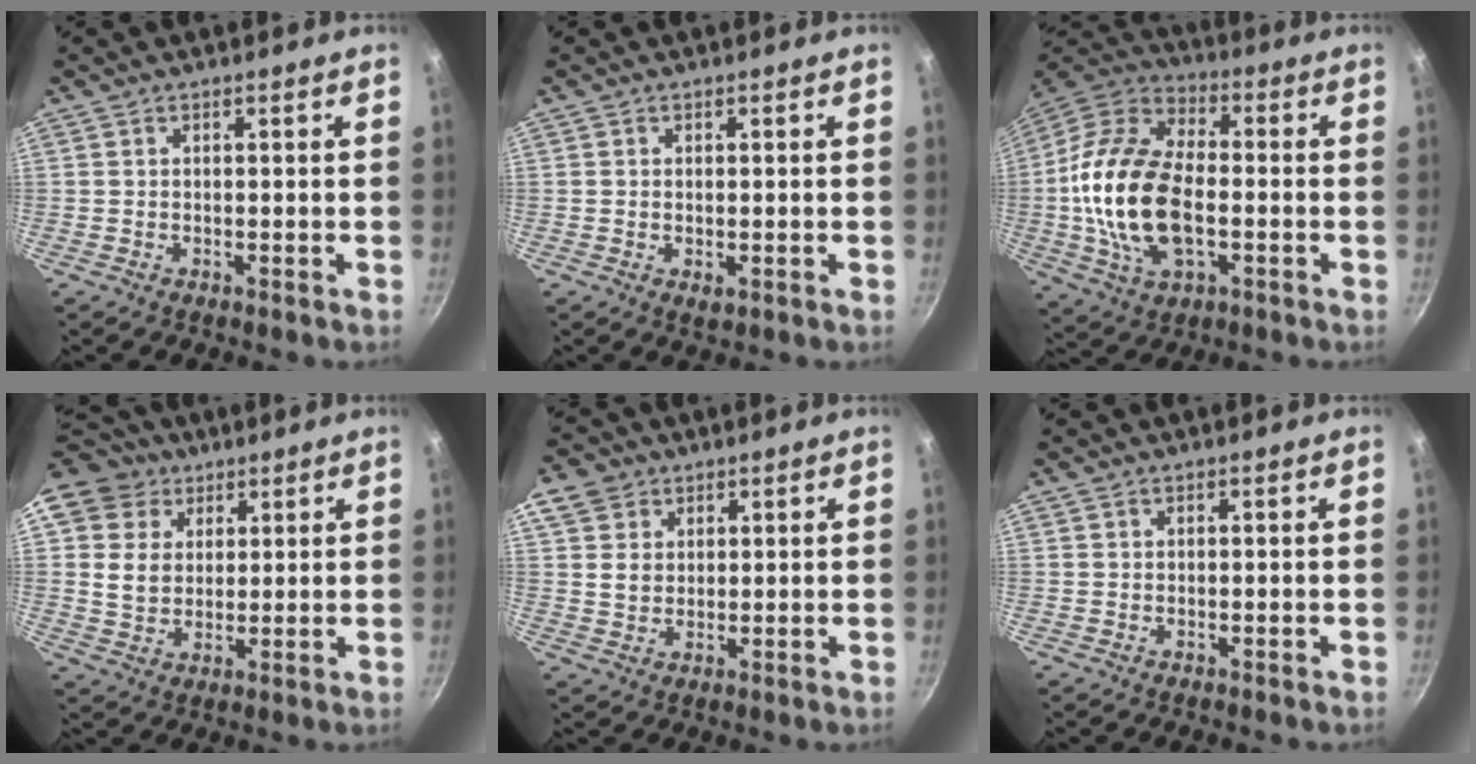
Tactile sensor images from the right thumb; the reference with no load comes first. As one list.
[{"total": 1.6, "force": [-0.1, 0.9, 1.3], "torque": [-0.020, -0.004, -0.001]}, {"total": 20.8, "force": [-2.3, 11.9, 16.9], "torque": [-0.321, 0.028, -0.052]}, {"total": 12.4, "force": [6.7, 9.7, 4.1], "torque": [-0.051, -0.012, 0.116]}, {"total": 6.7, "force": [3.1, 5.5, 2.4], "torque": [-0.012, -0.006, 0.050]}, {"total": 0.0}]